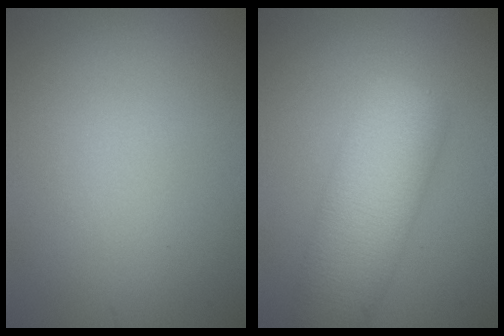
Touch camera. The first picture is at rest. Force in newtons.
{"total": 7.5, "press": 7.5, "slide": 0.2}